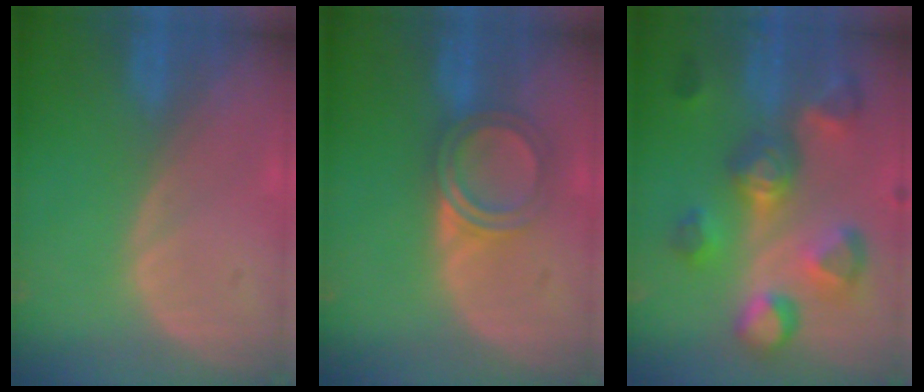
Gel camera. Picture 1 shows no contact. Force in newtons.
{"total": 4.8, "press": 4.6, "slide": 1.4}
{"total": 10.0, "press": 9.8, "slide": 2.1}